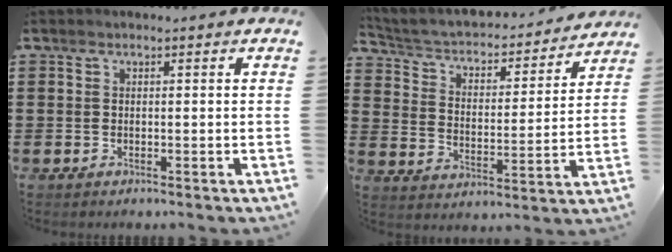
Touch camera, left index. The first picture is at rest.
{"total": 3.0, "force": [2.6, 1.2, 1.0], "torque": [-0.038, -0.022, 0.033]}